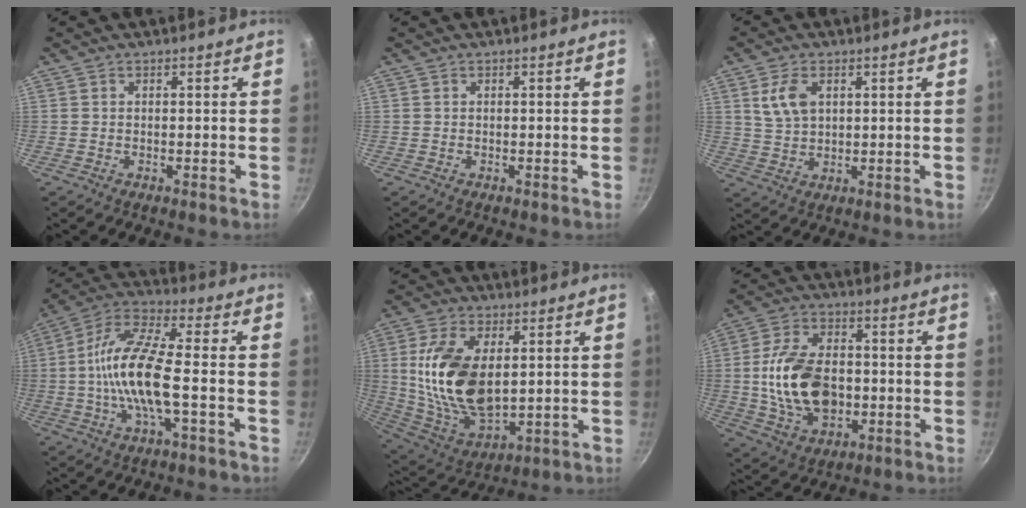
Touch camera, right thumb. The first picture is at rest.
{"total": 0.0}
{"total": 6.5, "force": [2.3, 4.1, 4.6], "torque": [-0.082, -0.006, 0.046]}
{"total": 14.5, "force": [-2.1, 4.3, 13.7], "torque": [-0.272, 0.032, -0.056]}
{"total": 18.8, "force": [2.8, 10.6, 15.3], "torque": [-0.284, -0.019, 0.068]}
{"total": 16.6, "force": [-1.3, 10.8, 12.5], "torque": [-0.212, 0.018, -0.017]}